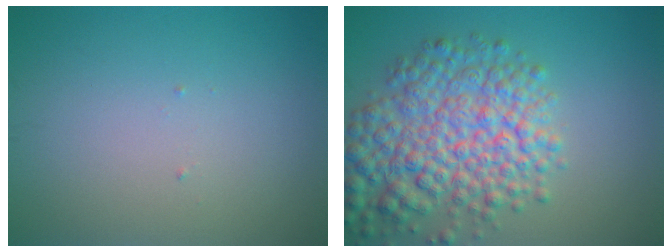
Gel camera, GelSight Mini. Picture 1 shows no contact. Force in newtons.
{"total": 8.3, "press": 8.3, "slide": 0.3}